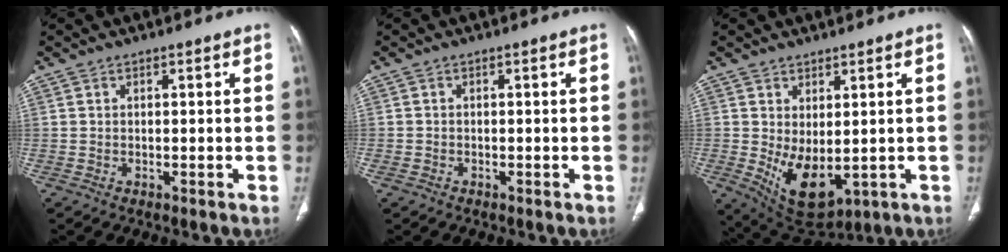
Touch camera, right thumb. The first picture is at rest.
{"total": 0.9, "force": [-0.5, 0.7, 0.2], "torque": [-0.009, 0.001, -0.011]}
{"total": 9.3, "force": [-0.7, 4.9, 7.8], "torque": [-0.120, -0.016, 0.017]}